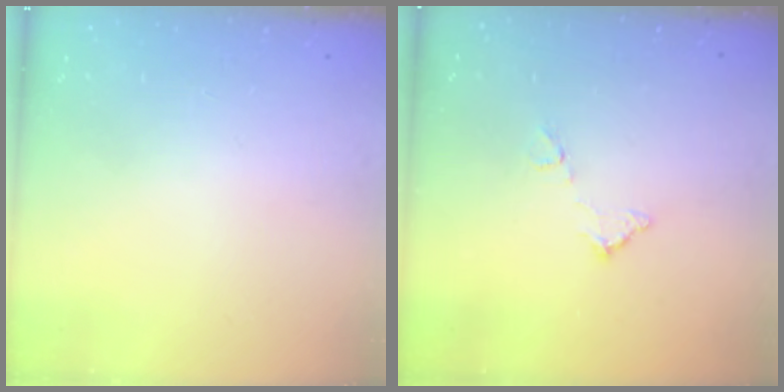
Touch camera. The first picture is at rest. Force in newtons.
{"total": 7.3, "press": 7.3, "slide": 0.4}